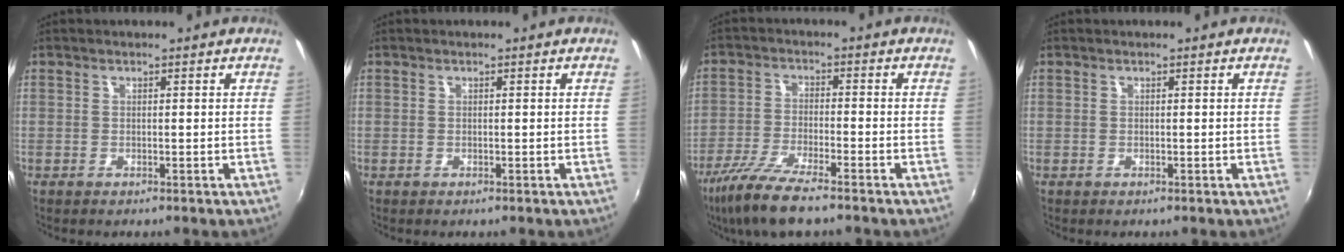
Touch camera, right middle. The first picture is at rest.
{"total": 0.0}
{"total": 10.2, "force": [-7.7, 1.4, 6.5], "torque": [-0.147, -0.028, -0.147]}
{"total": 0.0}